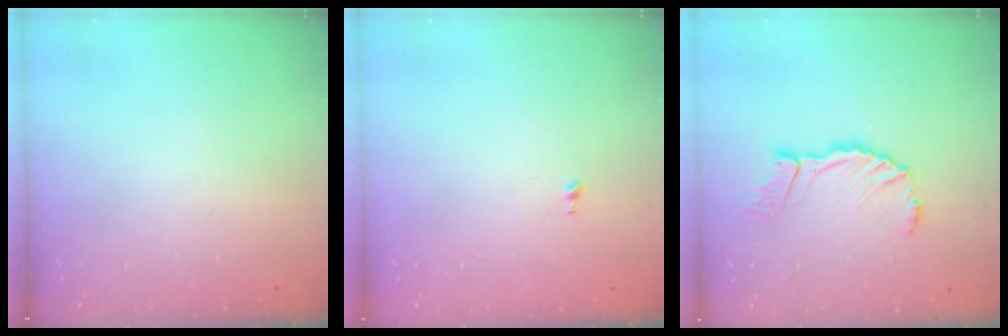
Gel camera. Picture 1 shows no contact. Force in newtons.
{"total": 5.3, "press": 5.3, "slide": 0.4}
{"total": 8.7, "press": 8.6, "slide": 1.2}